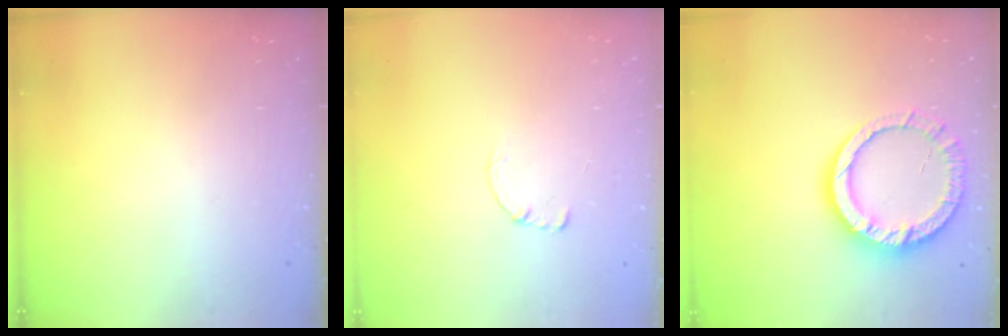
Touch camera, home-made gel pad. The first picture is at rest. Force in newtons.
{"total": 0.7, "press": 0.6, "slide": 0.1}
{"total": 14.2, "press": 14.1, "slide": 1.4}